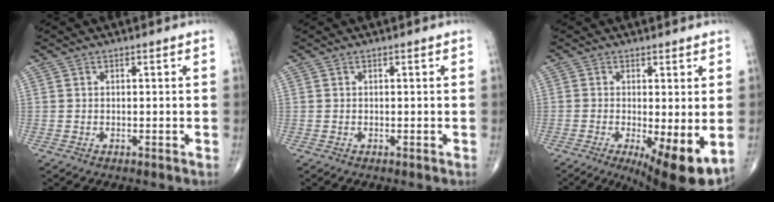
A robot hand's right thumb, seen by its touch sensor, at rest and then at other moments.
{"total": 0.0}
{"total": 10.6, "force": [-2.9, 3.0, 9.8], "torque": [-0.143, -0.022, -0.036]}